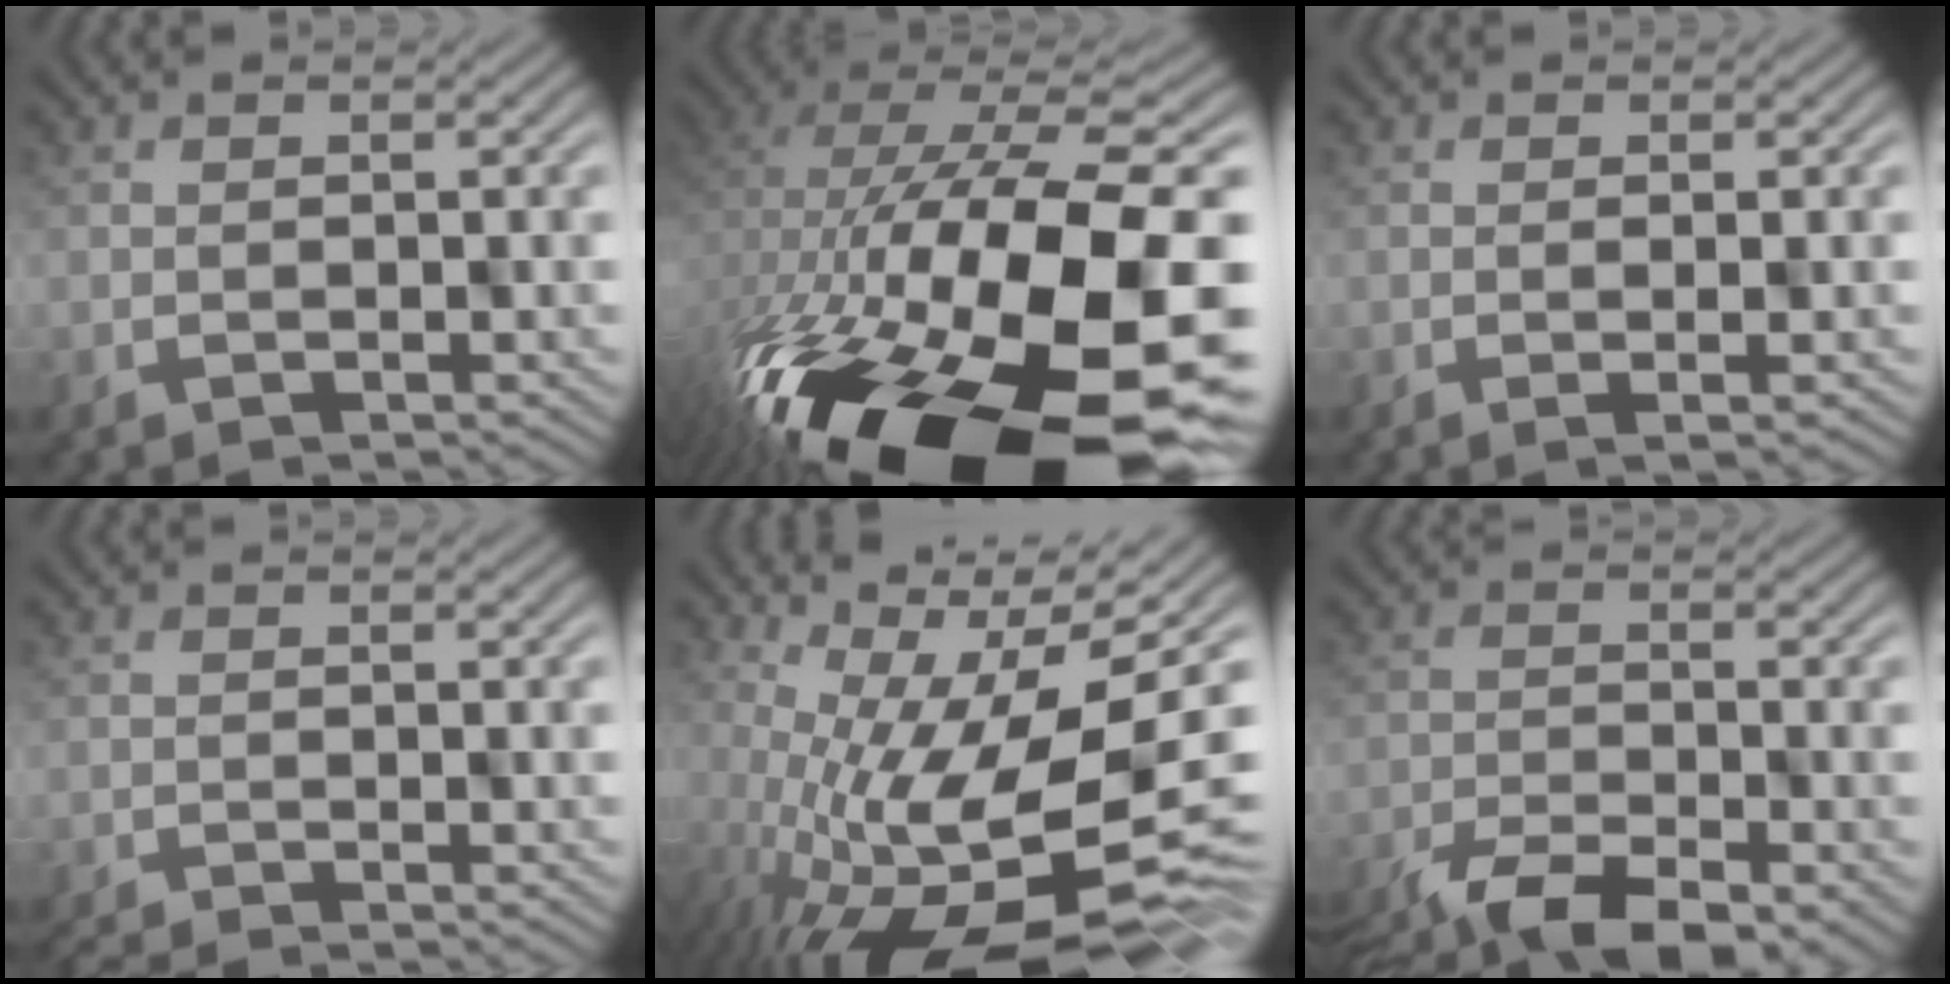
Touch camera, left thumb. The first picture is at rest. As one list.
[{"total": 20.0, "force": [-6.2, 10.4, 15.9], "torque": [-0.336, -0.078, -0.066]}, {"total": 1.4, "force": [-0.2, 0.1, 1.4], "torque": [-0.021, 0.007, -0.004]}, {"total": 2.1, "force": [-2.1, 0.1, 0.5], "torque": [-0.015, 0.002, -0.039]}, {"total": 16.0, "force": [-1.9, 4.8, 15.1], "torque": [-0.234, -0.008, -0.019]}, {"total": 8.0, "force": [-5.5, 3.0, 5.0], "torque": [-0.086, -0.009, -0.101]}]